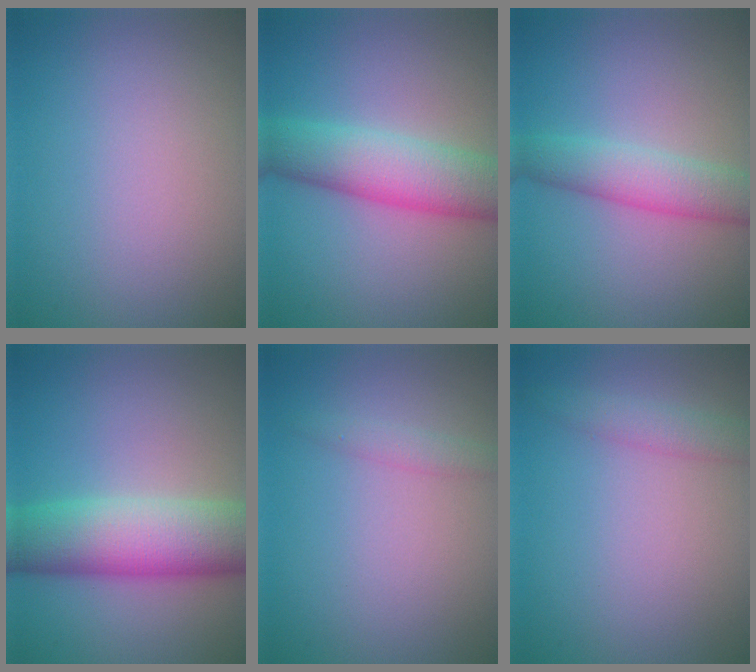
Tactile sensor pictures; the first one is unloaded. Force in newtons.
{"total": 6.5, "press": 6.5, "slide": 0.1}
{"total": 4.1, "press": 4.1, "slide": 0.1}
{"total": 9.0, "press": 9.0, "slide": 0.2}
{"total": 1.2, "press": 1.2, "slide": 0.1}
{"total": 1.9, "press": 1.9, "slide": 0.1}